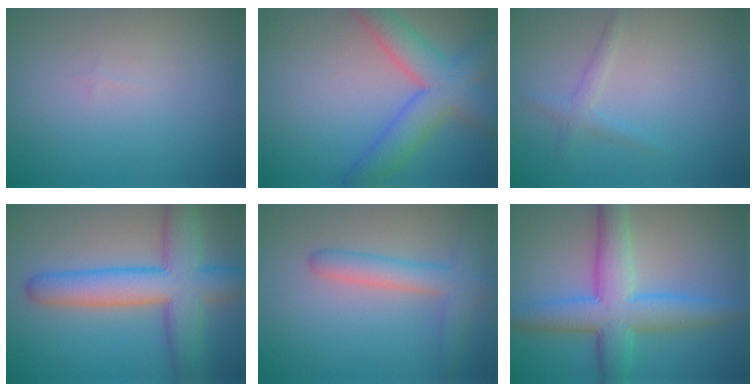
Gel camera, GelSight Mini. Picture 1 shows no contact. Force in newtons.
{"total": 6.2, "press": 6.2, "slide": 0.4}
{"total": 1.4, "press": 1.4, "slide": 0.0}
{"total": 8.8, "press": 8.7, "slide": 0.5}
{"total": 3.8, "press": 3.7, "slide": 0.2}
{"total": 7.1, "press": 7.1, "slide": 0.2}